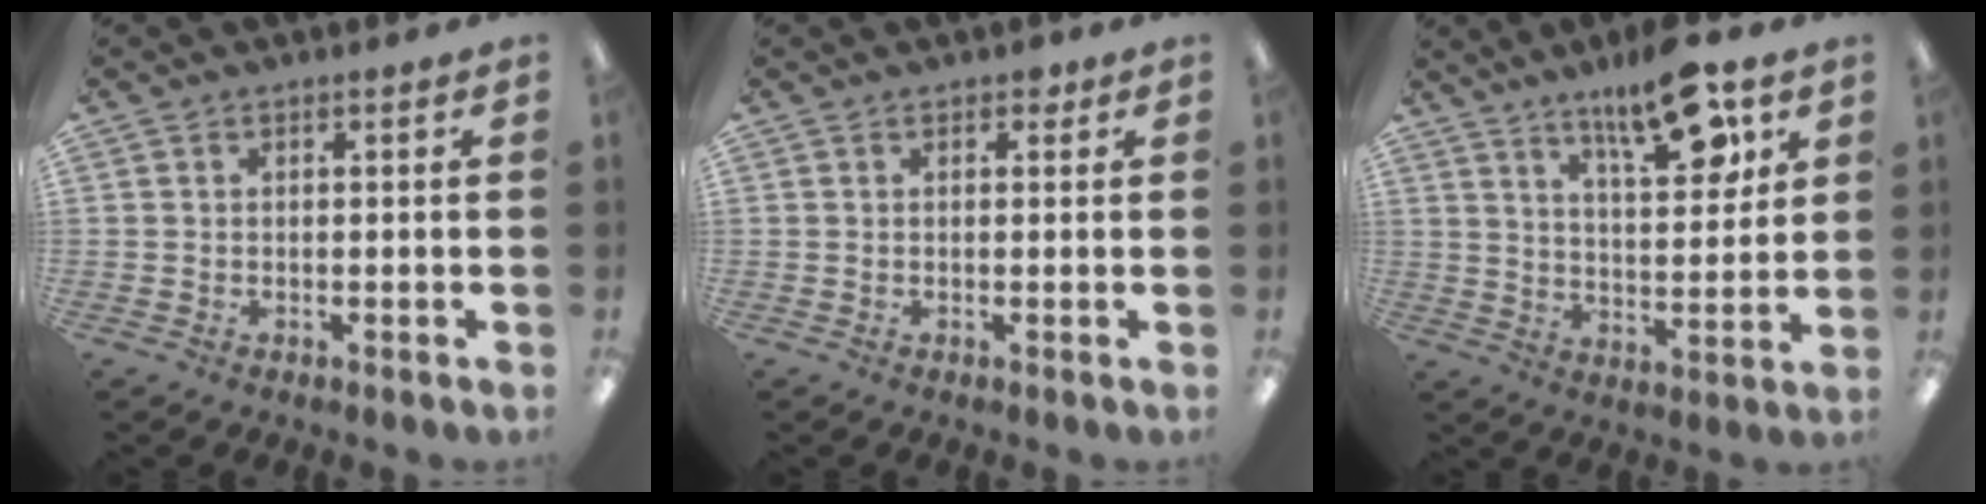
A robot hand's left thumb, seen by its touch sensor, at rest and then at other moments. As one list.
[{"total": 1.5, "force": [0.7, 1.0, 0.9], "torque": [-0.003, -0.003, 0.009]}, {"total": 14.7, "force": [9.8, 5.0, 9.8], "torque": [-0.139, -0.051, 0.157]}]